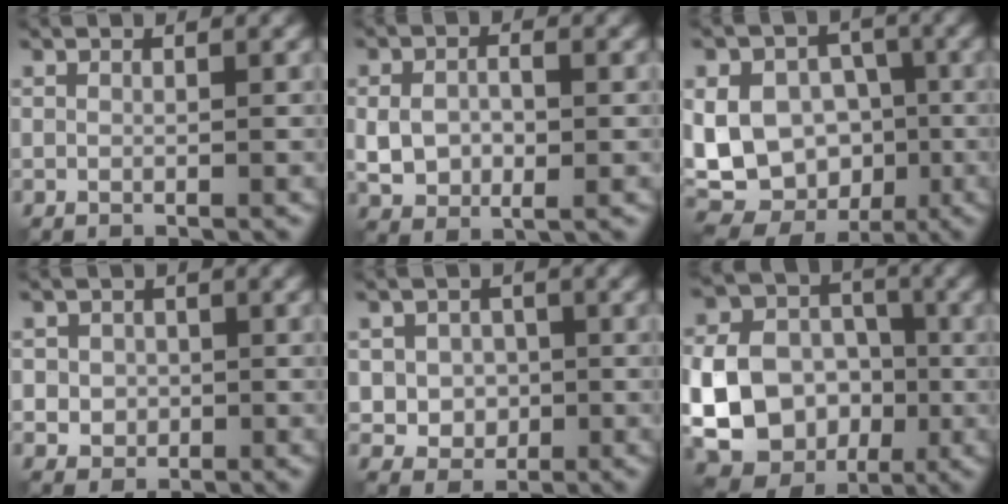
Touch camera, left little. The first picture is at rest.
{"total": 4.1, "force": [-0.2, 2.7, 3.0], "torque": [-0.059, -0.001, -0.006]}
{"total": 13.8, "force": [-1.8, 11.8, 6.9], "torque": [-0.132, 0.022, -0.038]}
{"total": 2.1, "force": [0.0, 2.0, 0.7], "torque": [-0.003, -0.003, -0.003]}
{"total": 3.5, "force": [0.0, 3.2, 1.3], "torque": [-0.014, -0.002, -0.011]}
{"total": 15.6, "force": [-3.0, 13.8, 6.6], "torque": [-0.162, -0.012, -0.065]}